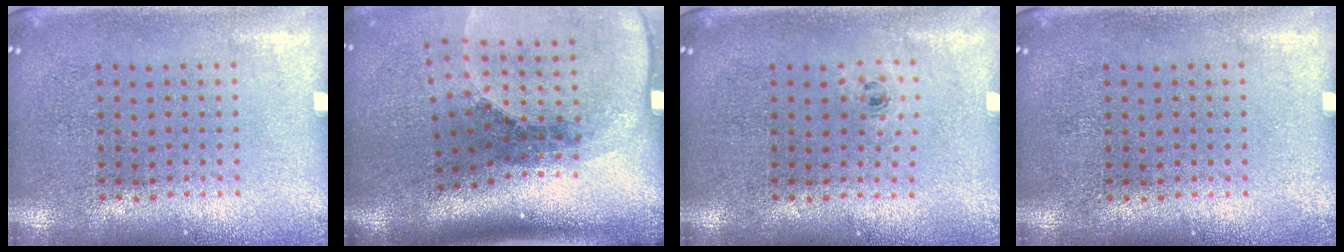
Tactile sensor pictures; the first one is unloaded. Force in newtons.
{"total": 2.7, "press": 1.9, "slide": 2.0}
{"total": 0.5, "press": 0.3, "slide": 0.4}
{"total": 0.0}